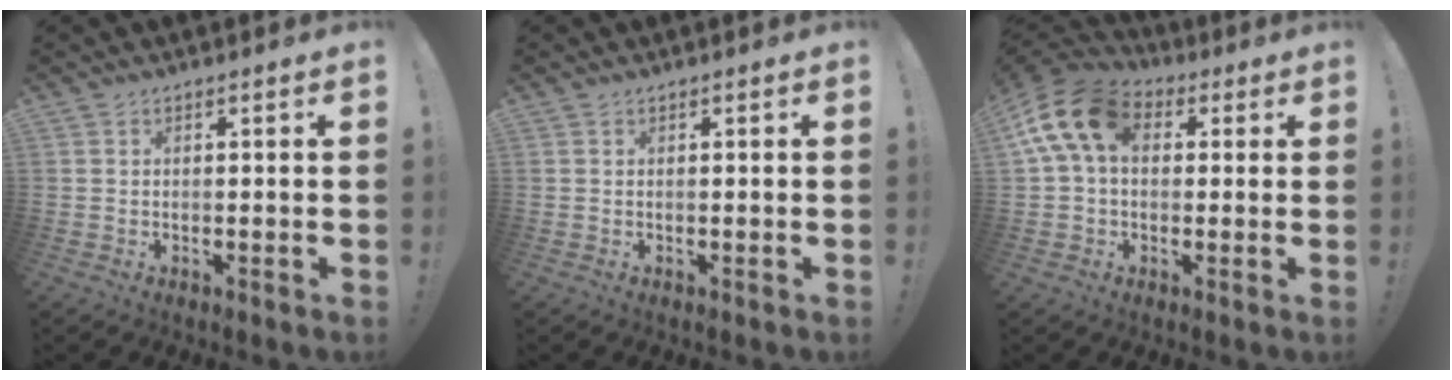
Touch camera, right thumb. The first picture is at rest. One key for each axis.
{"total": 0.0}
{"total": 15.5, "fx": 4.2, "fy": 10.1, "fz": 10.9, "tx": -0.209, "ty": 0.007, "tz": 0.079}